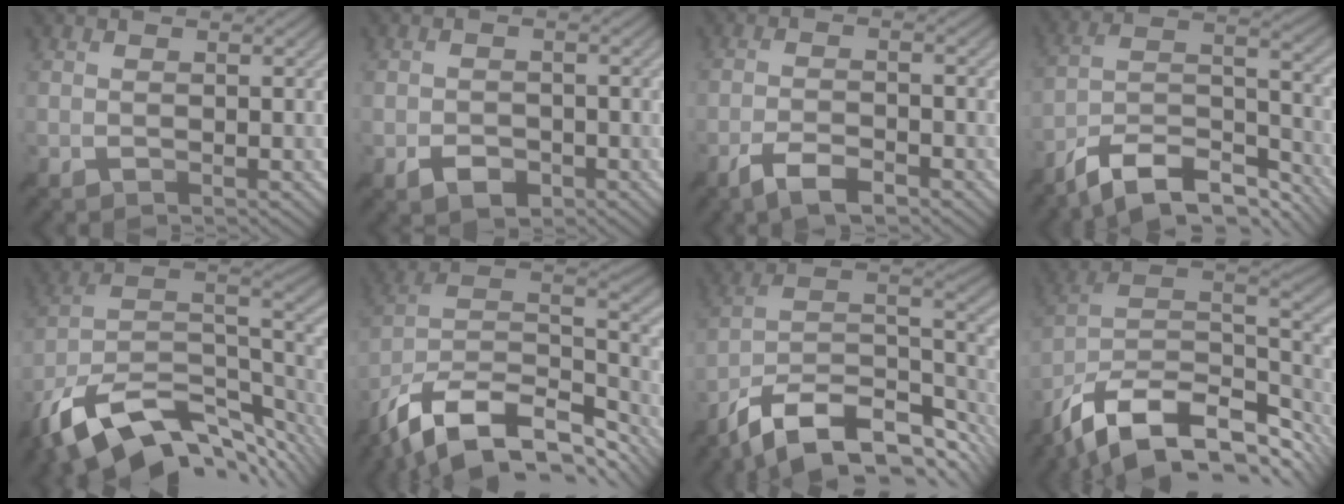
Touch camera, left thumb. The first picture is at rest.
{"total": 2.6, "force": [-1.6, 1.7, 1.3], "torque": [-0.016, -0.004, -0.028]}
{"total": 4.8, "force": [-3.4, 1.1, 3.1], "torque": [-0.057, -0.001, -0.067]}
{"total": 13.3, "force": [-10.5, 3.8, 7.3], "torque": [-0.141, 0.002, -0.190]}
{"total": 16.5, "force": [-9.8, 7.2, 11.1], "torque": [-0.243, -0.022, -0.161]}
{"total": 16.4, "force": [-11.0, 7.3, 9.7], "torque": [-0.237, -0.023, -0.174]}
{"total": 15.2, "force": [-10.1, 5.8, 9.8], "torque": [-0.217, -0.013, -0.165]}
{"total": 16.1, "force": [-9.6, 7.5, 10.6], "torque": [-0.241, -0.022, -0.155]}